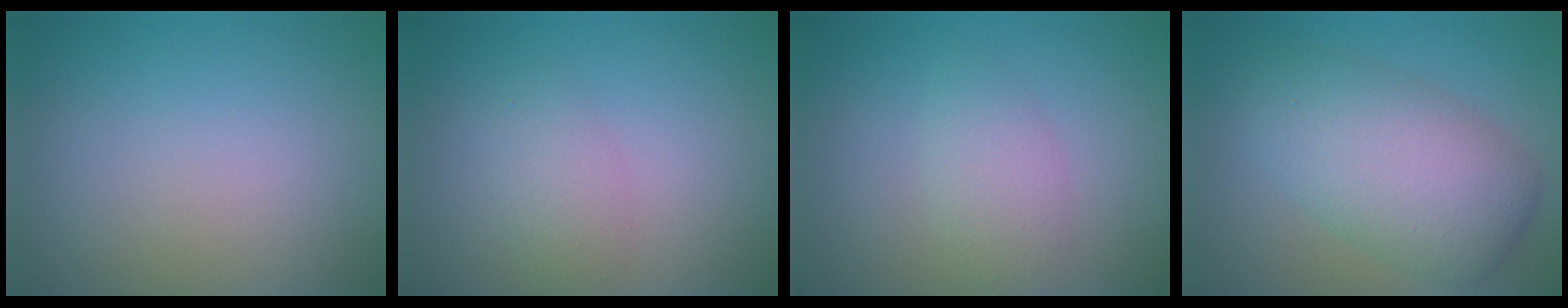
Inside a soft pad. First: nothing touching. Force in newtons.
{"total": 2.0, "press": 2.0, "slide": 0.1}
{"total": 2.2, "press": 2.2, "slide": 0.1}
{"total": 7.4, "press": 7.4, "slide": 0.1}